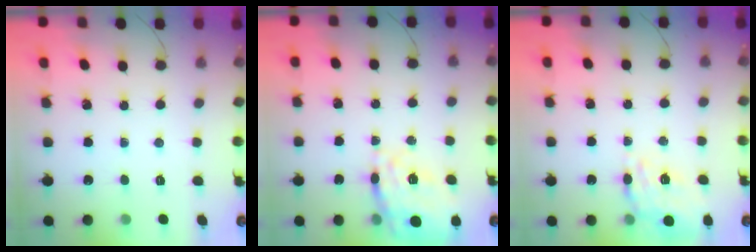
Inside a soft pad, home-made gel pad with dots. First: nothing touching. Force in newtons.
{"total": 20.3, "press": 20.1, "slide": 3.3}
{"total": 17.4, "press": 17.0, "slide": 3.4}